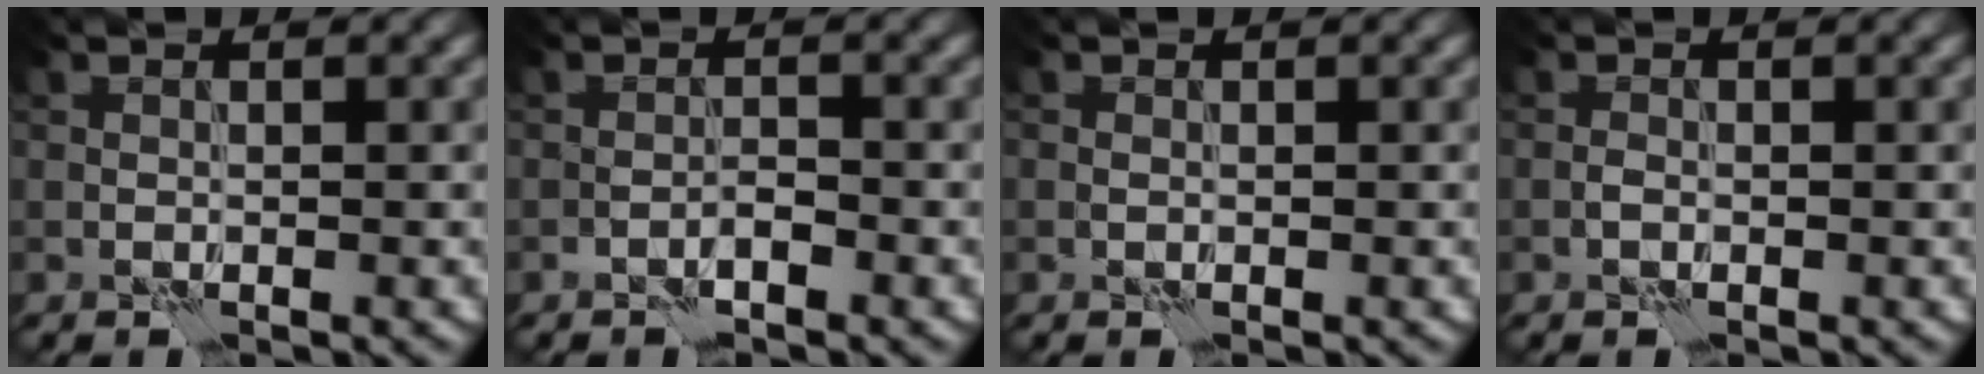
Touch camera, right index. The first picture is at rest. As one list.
[{"total": 0.7, "force": [-0.4, 0.0, 0.5], "torque": [-0.008, 0.005, -0.010]}, {"total": 0.0}, {"total": 0.6, "force": [-0.4, 0.3, 0.4], "torque": [-0.010, 0.005, -0.009]}]